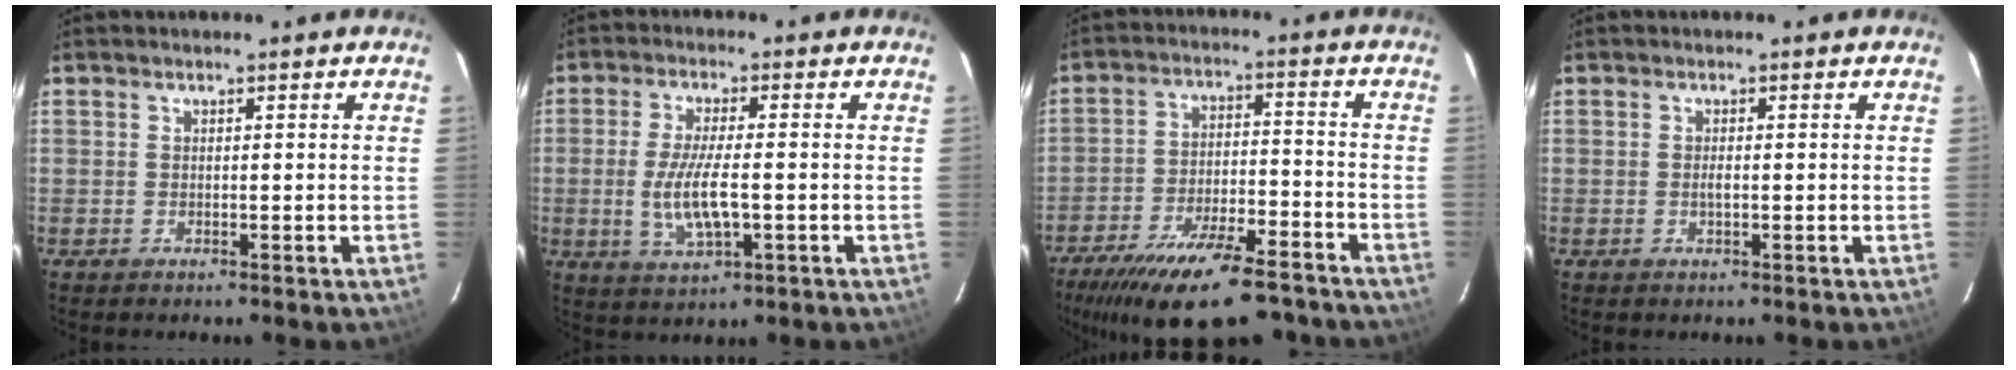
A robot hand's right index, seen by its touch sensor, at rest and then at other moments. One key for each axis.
{"total": 9.1, "fx": -1.6, "fy": 2.7, "fz": 8.6, "tx": -0.170, "ty": -0.009, "tz": -0.025}
{"total": 22.4, "fx": -17.3, "fy": 6.8, "fz": 12.5, "tx": -0.231, "ty": -0.030, "tz": -0.251}
{"total": 1.4, "fx": -0.2, "fy": 0.5, "fz": 1.3, "tx": -0.023, "ty": 0.002, "tz": -0.002}